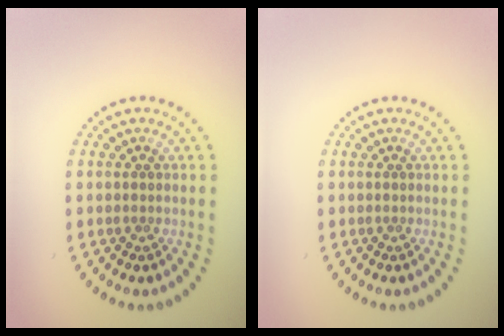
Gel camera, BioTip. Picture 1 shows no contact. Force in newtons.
{"total": 0.0}